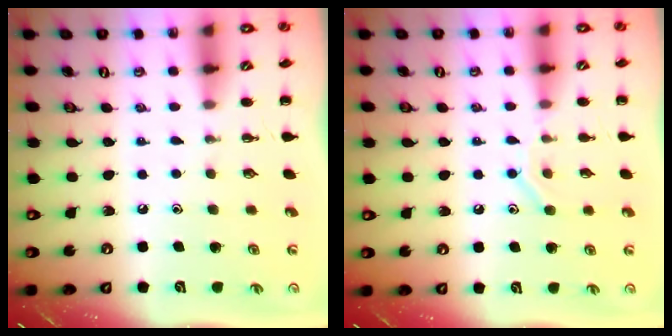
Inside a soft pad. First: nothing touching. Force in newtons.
{"total": 8.7, "press": 8.5, "slide": 1.6}